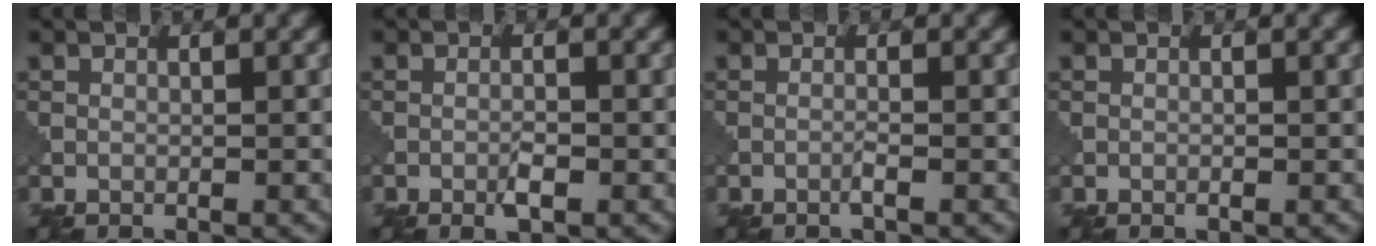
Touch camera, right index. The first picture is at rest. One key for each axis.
{"total": 1.5, "fx": -0.7, "fy": 0.4, "fz": 1.3, "tx": -0.024, "ty": 0.001, "tz": -0.015}
{"total": 0.7, "fx": -0.3, "fy": -0.1, "fz": 0.6, "tx": -0.012, "ty": 0.003, "tz": -0.011}
{"total": 0.0}